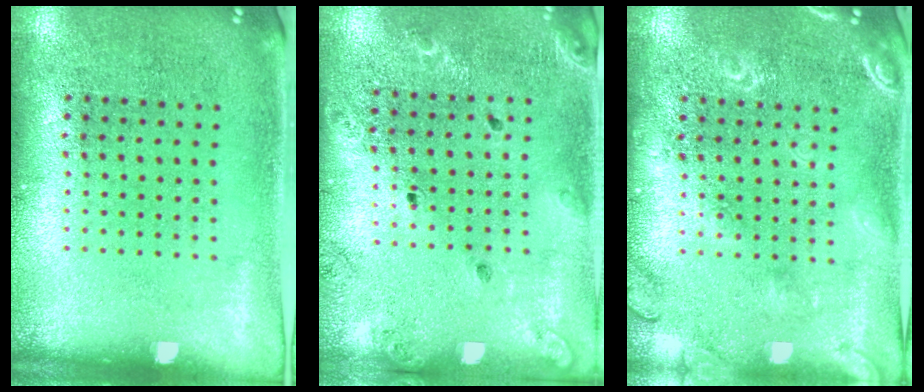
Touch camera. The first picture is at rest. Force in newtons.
{"total": 1.4, "press": 1.4, "slide": 0.1}
{"total": 2.8, "press": 2.7, "slide": 0.4}